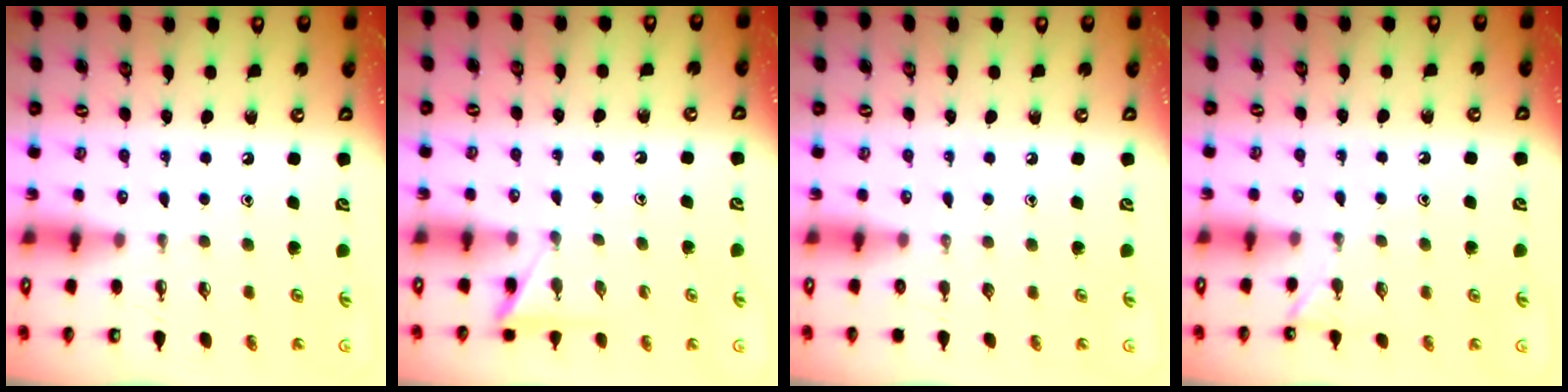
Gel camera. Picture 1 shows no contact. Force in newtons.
{"total": 4.1, "press": 4.0, "slide": 0.4}
{"total": 0.0}
{"total": 3.1, "press": 3.1, "slide": 0.4}